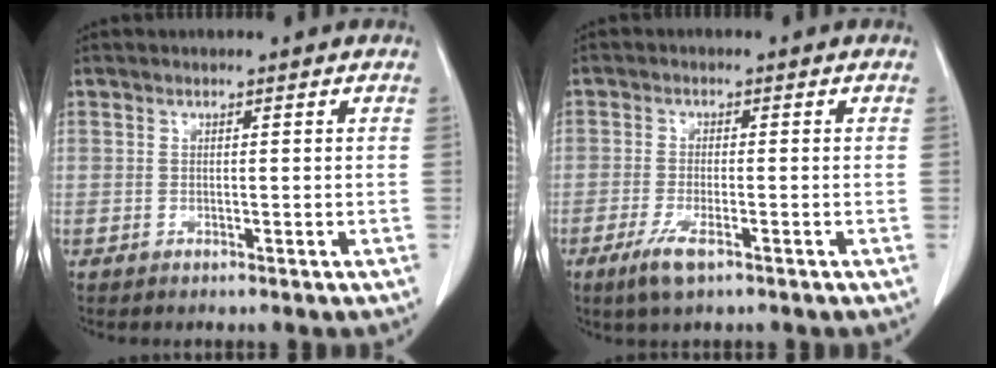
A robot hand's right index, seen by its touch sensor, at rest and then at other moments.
{"total": 4.0, "force": [-2.3, 0.8, 3.1], "torque": [-0.070, -0.008, -0.042]}